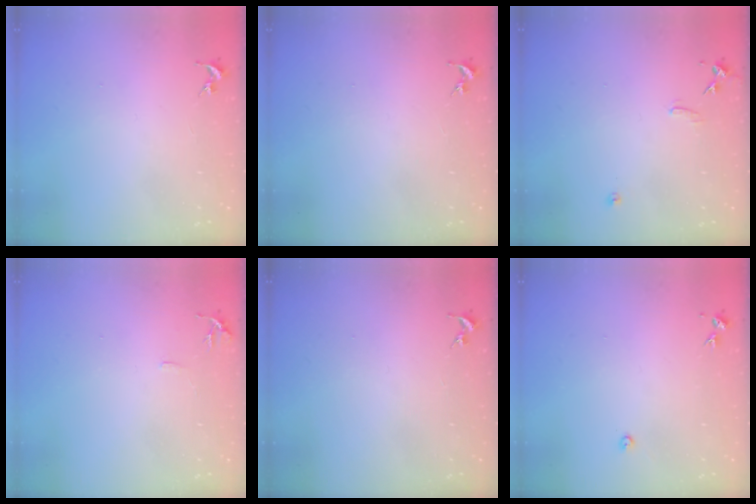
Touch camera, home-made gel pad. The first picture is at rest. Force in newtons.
{"total": 0.0}
{"total": 7.5, "press": 7.5, "slide": 0.6}
{"total": 6.0, "press": 5.9, "slide": 0.7}
{"total": 0.0}
{"total": 2.2, "press": 2.2, "slide": 0.3}